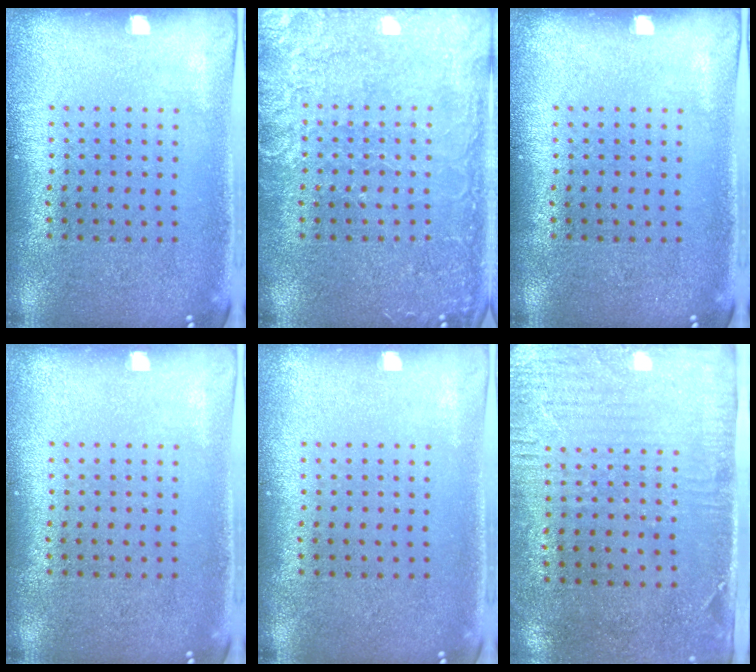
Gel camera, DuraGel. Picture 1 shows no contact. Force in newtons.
{"total": 4.2, "press": 4.2, "slide": 0.5}
{"total": 0.0}
{"total": 0.0}
{"total": 0.0}
{"total": 2.9, "press": 2.4, "slide": 1.7}